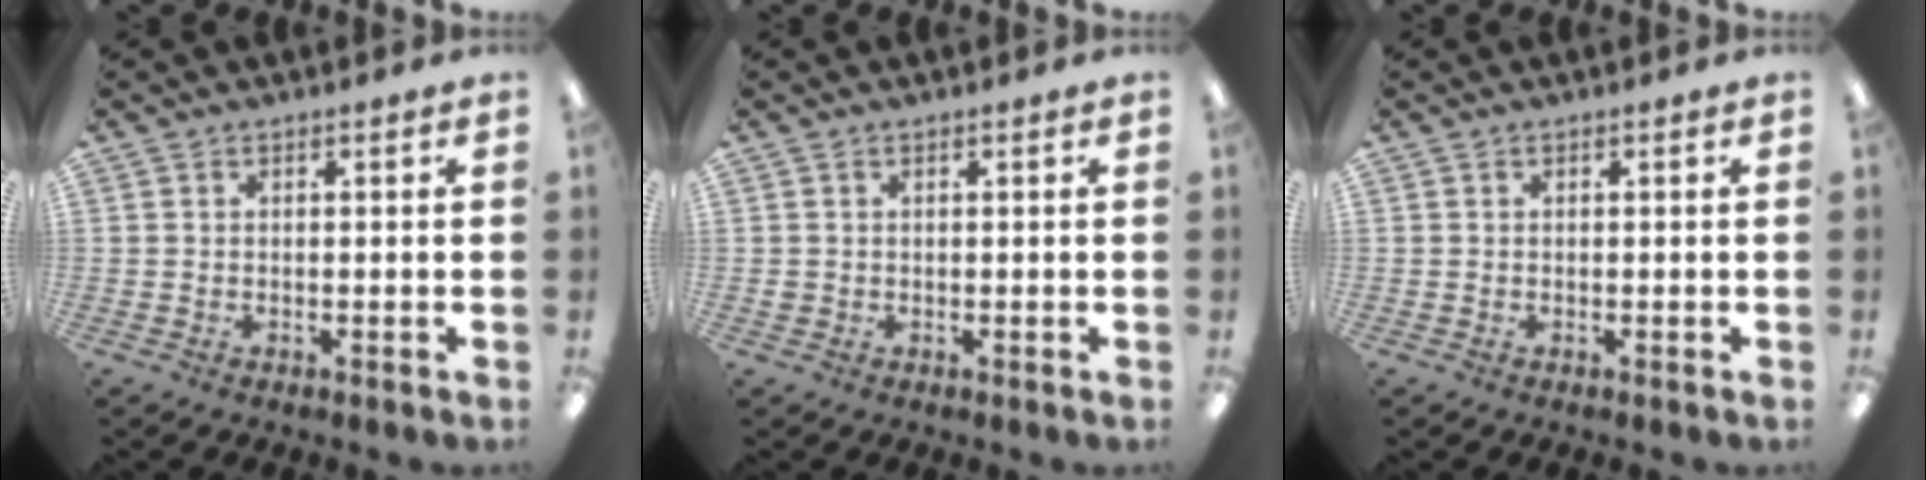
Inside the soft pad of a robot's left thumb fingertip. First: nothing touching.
{"total": 0.8, "force": [0.3, 0.7, 0.3], "torque": [-0.006, 0.004, 0.005]}
{"total": 0.0}